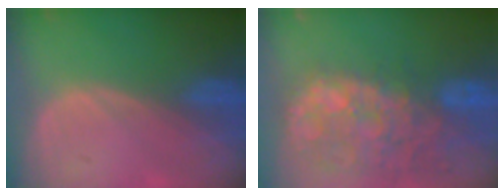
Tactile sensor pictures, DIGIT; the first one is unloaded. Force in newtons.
{"total": 14.1, "press": 11.6, "slide": 8.0}